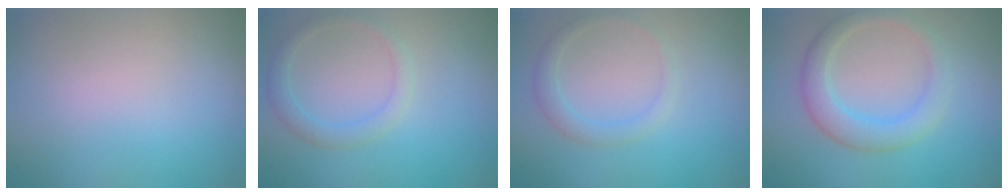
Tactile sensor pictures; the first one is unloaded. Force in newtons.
{"total": 1.8, "press": 1.8, "slide": 0.2}
{"total": 1.7, "press": 1.7, "slide": 0.1}
{"total": 3.3, "press": 3.3, "slide": 0.3}